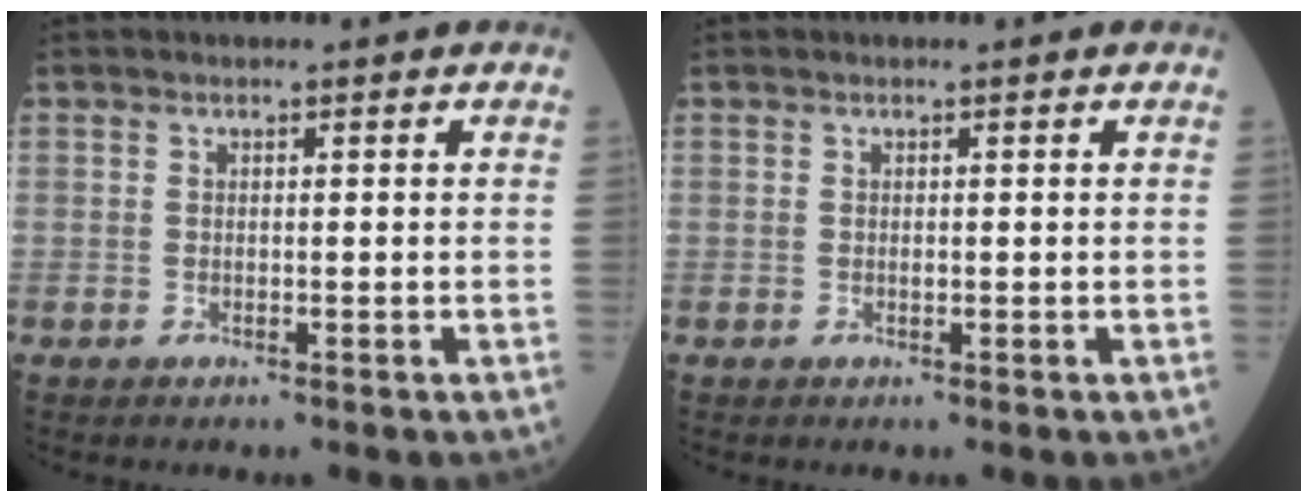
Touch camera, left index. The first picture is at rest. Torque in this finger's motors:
{"motor_torque": [0.31, -0.25, 0.00, 0.00]}